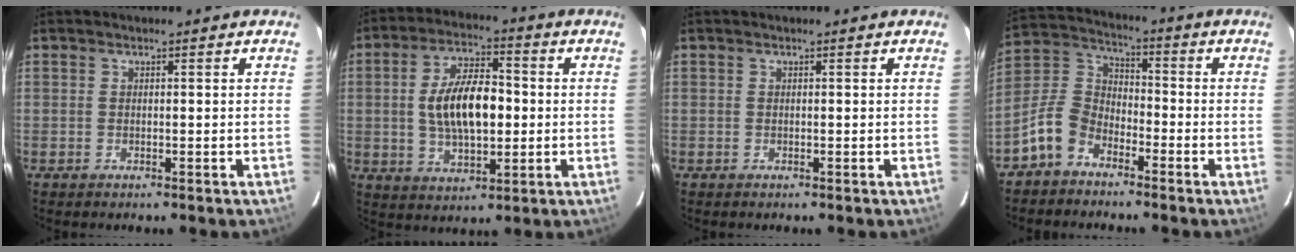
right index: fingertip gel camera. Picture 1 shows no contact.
{"total": 12.7, "force": [0.0, 6.1, 11.2], "torque": [-0.209, 0.010, 0.004]}
{"total": 0.0}
{"total": 8.8, "force": [-5.8, 5.3, 3.9], "torque": [-0.092, 0.029, -0.121]}